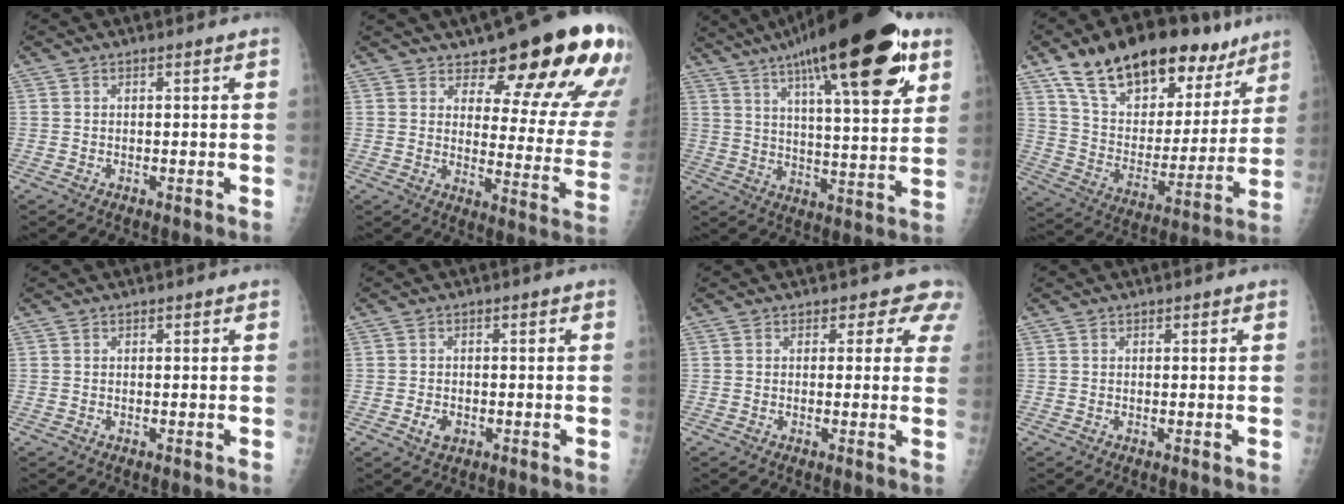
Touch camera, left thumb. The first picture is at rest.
{"total": 20.2, "force": [13.6, 6.6, 13.3], "torque": [-0.125, -0.083, 0.170]}
{"total": 27.2, "force": [14.8, 7.2, 21.7], "torque": [-0.320, -0.022, 0.223]}
{"total": 27.1, "force": [17.7, 13.5, 15.4], "torque": [-0.208, -0.042, 0.290]}
{"total": 0.0}
{"total": 2.7, "force": [-1.1, 1.9, 1.5], "torque": [-0.021, 0.002, -0.016]}
{"total": 4.3, "force": [3.4, 2.7, 0.4], "torque": [0.032, -0.015, 0.013]}
{"total": 0.0}